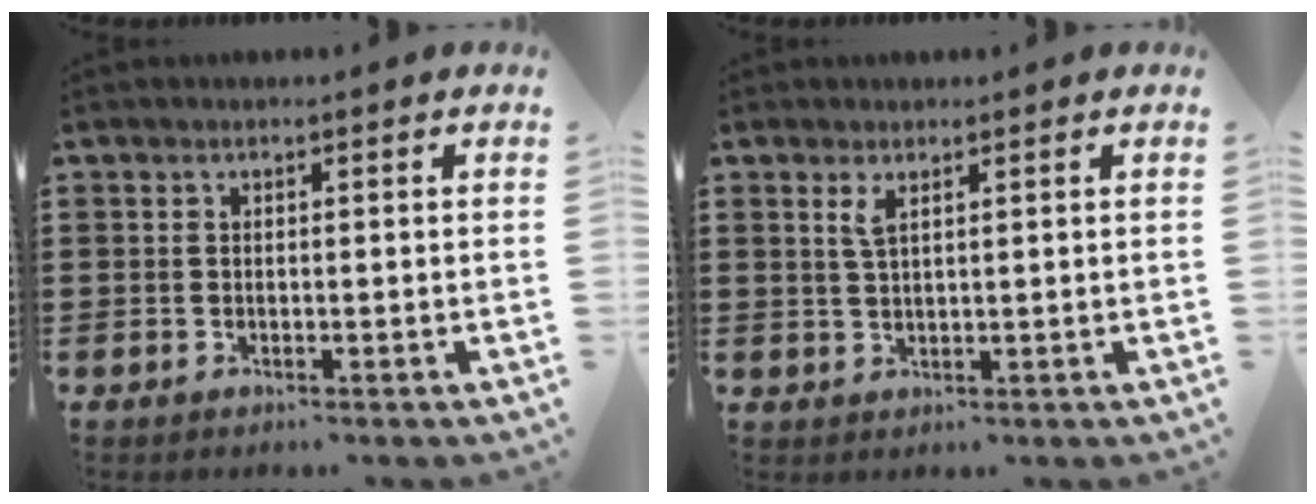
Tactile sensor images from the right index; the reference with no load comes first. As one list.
[{"total": 1.9, "force": [1.1, 0.5, 1.5], "torque": [-0.032, 0.002, 0.019]}]